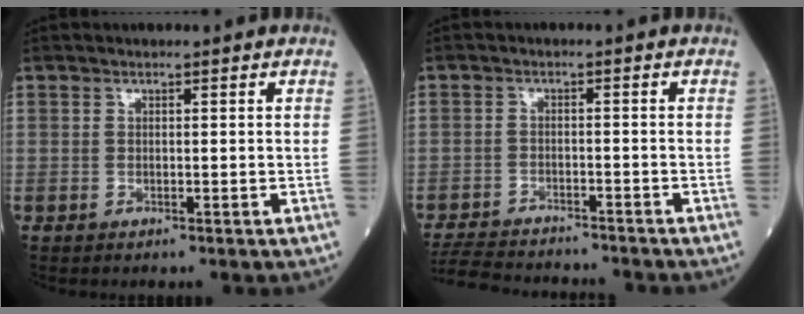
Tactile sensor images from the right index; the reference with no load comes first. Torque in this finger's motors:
{"motor_torque": [-1.58, -0.56, -1.05, -0.21]}